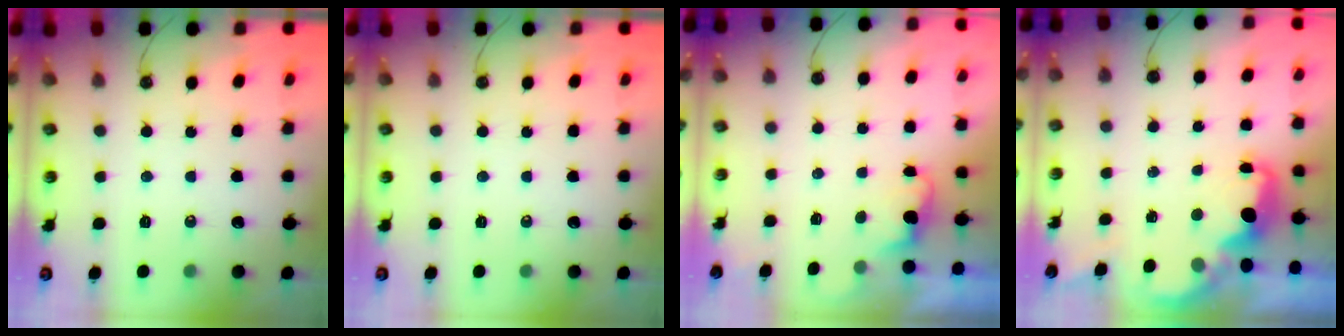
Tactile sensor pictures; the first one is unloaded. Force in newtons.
{"total": 0.0}
{"total": 1.1, "press": 0.8, "slide": 0.8}
{"total": 2.4, "press": 2.2, "slide": 0.8}